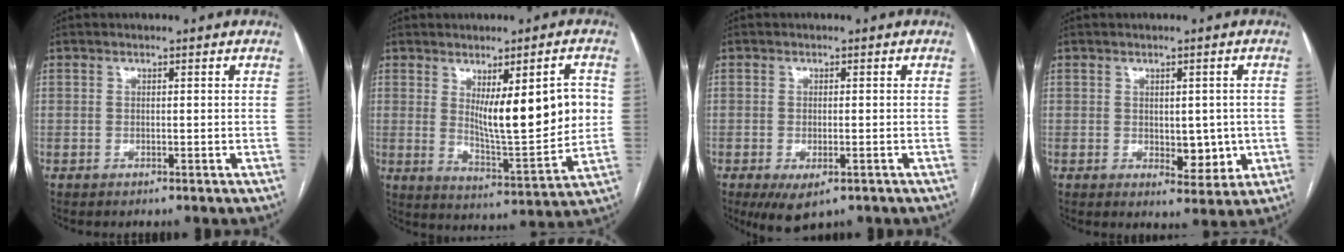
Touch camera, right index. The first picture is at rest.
{"total": 13.8, "force": [2.6, 2.5, 13.4], "torque": [-0.194, -0.015, 0.049]}
{"total": 5.1, "force": [-2.7, 1.9, 3.9], "torque": [-0.062, -0.012, -0.035]}
{"total": 5.4, "force": [-0.4, 3.0, 4.5], "torque": [-0.052, -0.003, 0.006]}